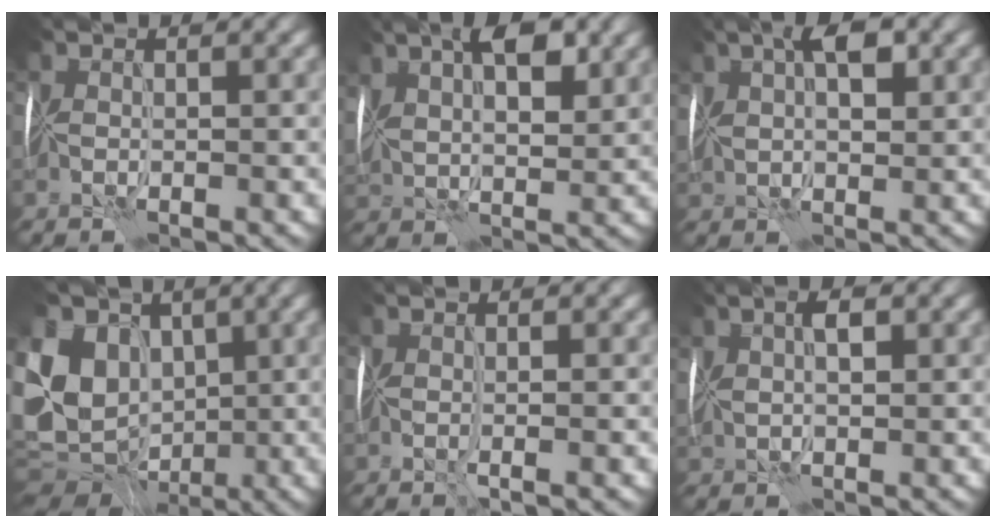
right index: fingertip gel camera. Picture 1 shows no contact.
{"total": 8.6, "force": [4.3, 4.3, 6.1], "torque": [-0.112, 0.033, 0.066]}
{"total": 5.1, "force": [2.3, 2.5, 3.8], "torque": [-0.072, 0.022, 0.036]}
{"total": 14.4, "force": [1.4, 12.0, 7.9], "torque": [-0.190, 0.012, 0.017]}
{"total": 1.1, "force": [0.1, 0.1, 1.1], "torque": [-0.016, 0.000, 0.002]}
{"total": 2.6, "force": [1.3, 1.1, 2.0], "torque": [-0.038, 0.016, 0.022]}